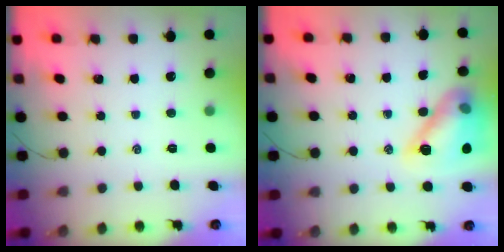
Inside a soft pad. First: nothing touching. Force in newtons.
{"total": 14.9, "press": 14.8, "slide": 1.5}